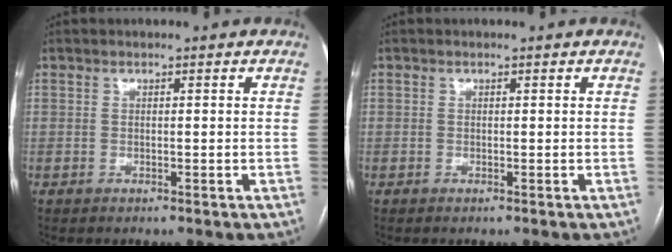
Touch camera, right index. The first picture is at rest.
{"total": 0.0}